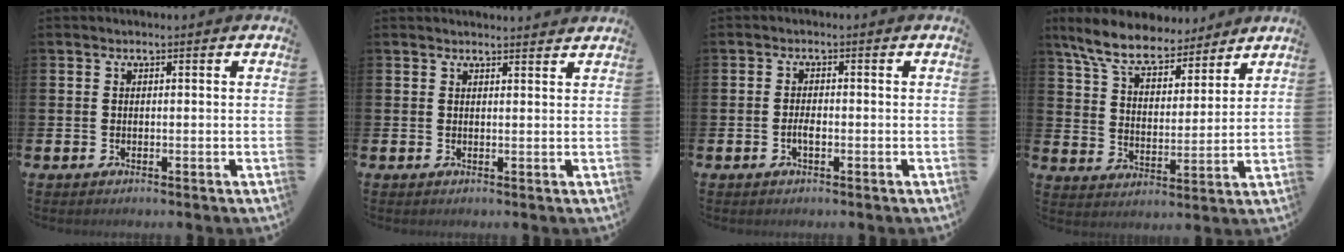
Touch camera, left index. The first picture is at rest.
{"total": 1.6, "force": [1.6, 0.0, -0.1], "torque": [0.009, -0.012, 0.027]}
{"total": 1.6, "force": [-0.6, 0.6, 1.4], "torque": [-0.022, 0.000, -0.012]}
{"total": 8.6, "force": [7.6, 2.6, 3.0], "torque": [-0.093, -0.039, 0.137]}